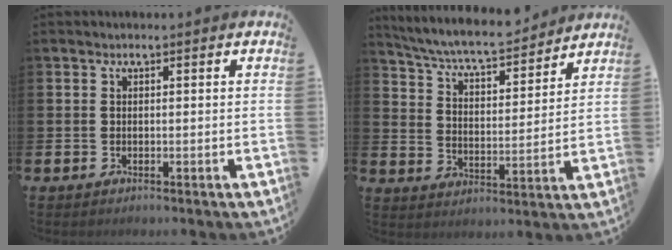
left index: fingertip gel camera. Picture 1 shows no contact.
{"total": 7.0, "force": [6.6, 0.8, 2.1], "torque": [-0.076, -0.047, 0.113]}